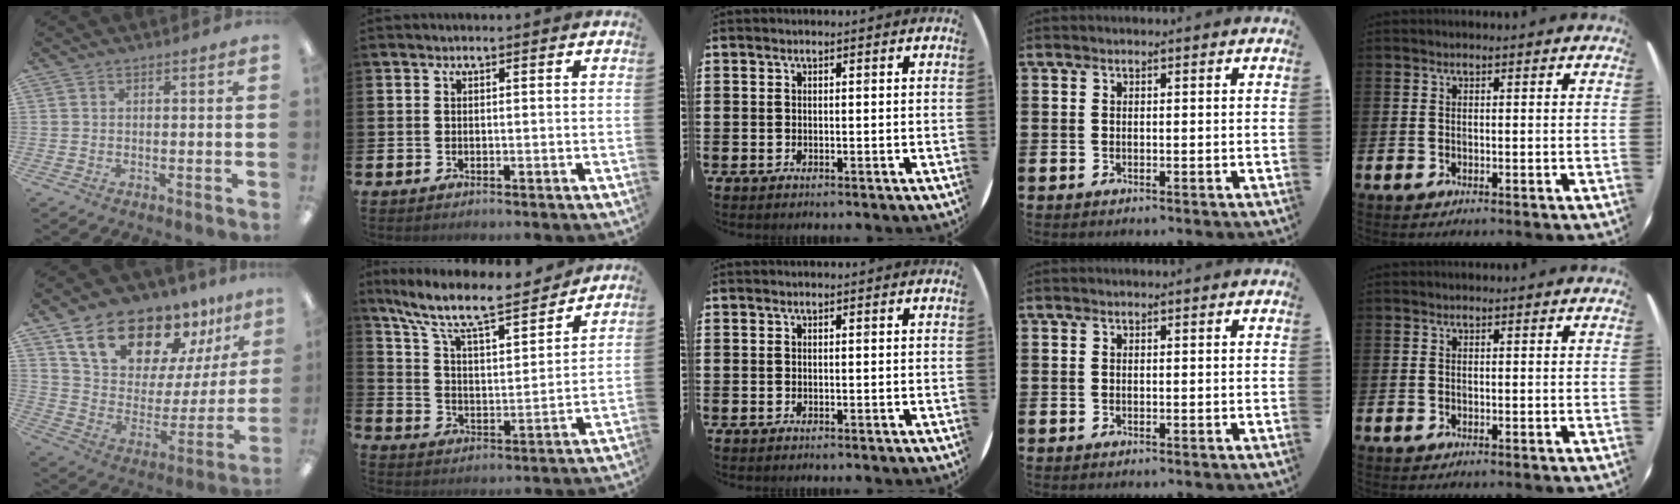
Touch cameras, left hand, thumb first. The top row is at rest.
{"thumb": {"total": 18.3, "force": [14.8, 8.5, 6.6], "torque": [-0.126, -0.107, 0.264]}, "index": {"total": 10.4, "force": [9.1, 1.9, 4.6], "torque": [-0.122, -0.059, 0.154]}}